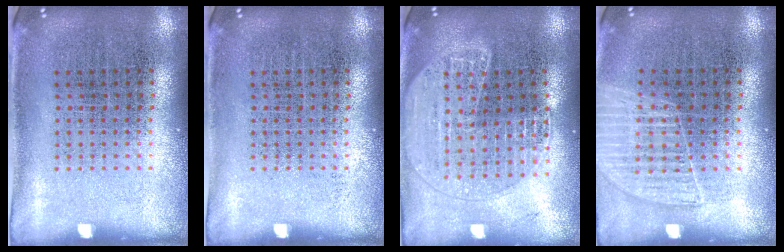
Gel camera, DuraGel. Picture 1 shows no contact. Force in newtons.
{"total": 0.0}
{"total": 1.8, "press": 1.7, "slide": 0.7}
{"total": 1.2, "press": 1.2, "slide": 0.2}